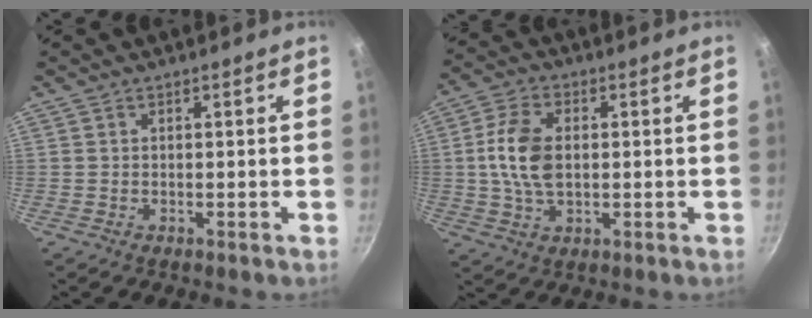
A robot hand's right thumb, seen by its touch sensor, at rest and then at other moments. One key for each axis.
{"total": 9.8, "fx": 0.6, "fy": 6.1, "fz": 7.7, "tx": -0.145, "ty": 0.012, "tz": 0.008}